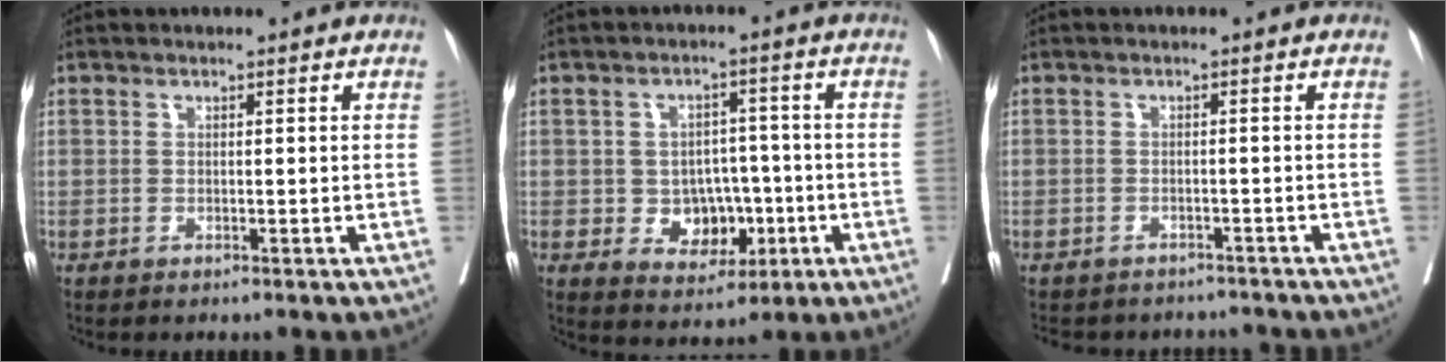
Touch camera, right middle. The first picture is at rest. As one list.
[{"total": 7.0, "force": [-1.6, 5.3, 4.3], "torque": [-0.054, 0.013, -0.013]}, {"total": 9.8, "force": [-9.0, 3.6, 1.8], "torque": [-0.035, 0.009, -0.105]}]